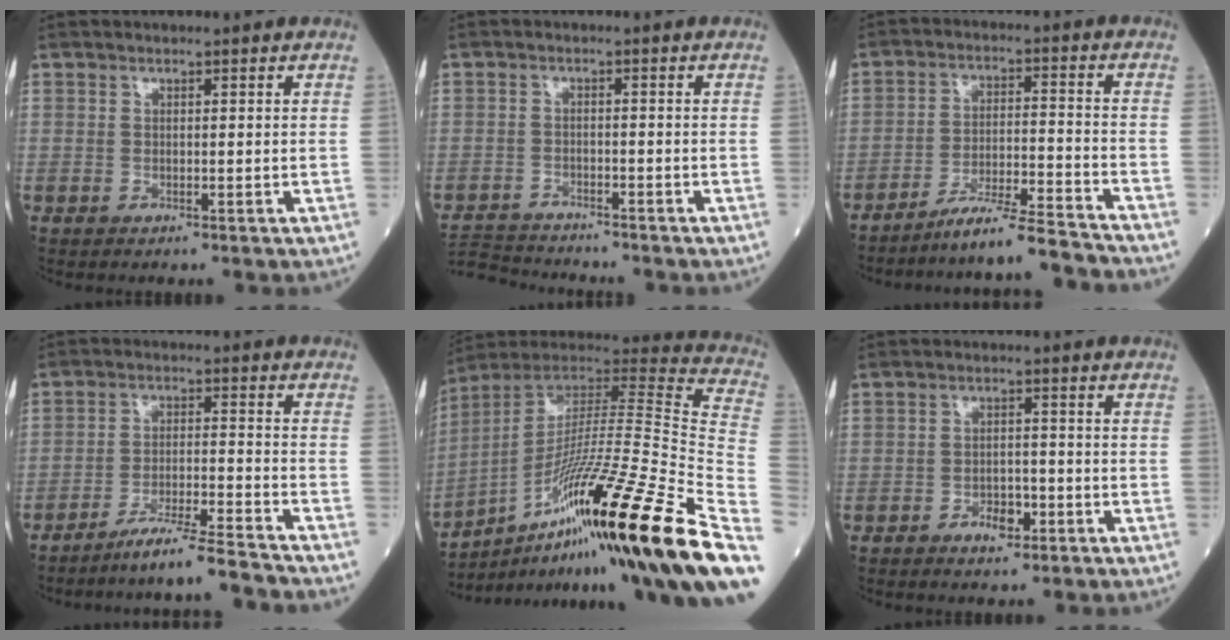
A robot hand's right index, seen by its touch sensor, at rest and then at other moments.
{"total": 6.7, "force": [-6.7, 0.7, 0.3], "torque": [-0.005, -0.006, -0.118]}
{"total": 9.9, "force": [-9.3, -1.6, 3.1], "torque": [-0.035, 0.002, -0.158]}
{"total": 8.6, "force": [-7.8, -1.6, 3.2], "torque": [-0.041, -0.012, -0.136]}
{"total": 40.9, "force": [-14.9, 3.1, 37.9], "torque": [-0.543, -0.028, -0.264]}
{"total": 3.3, "force": [-1.9, 1.7, 2.1], "torque": [-0.032, 0.006, -0.030]}